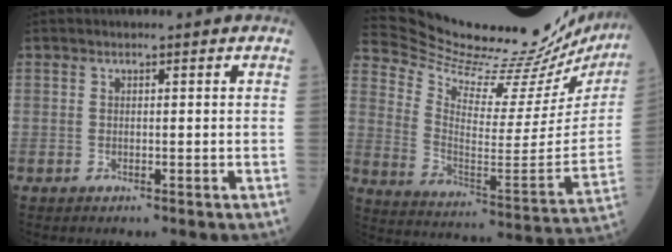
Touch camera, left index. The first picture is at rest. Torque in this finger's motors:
{"motor_torque": [0.86, -1.28, -0.14, -0.07]}